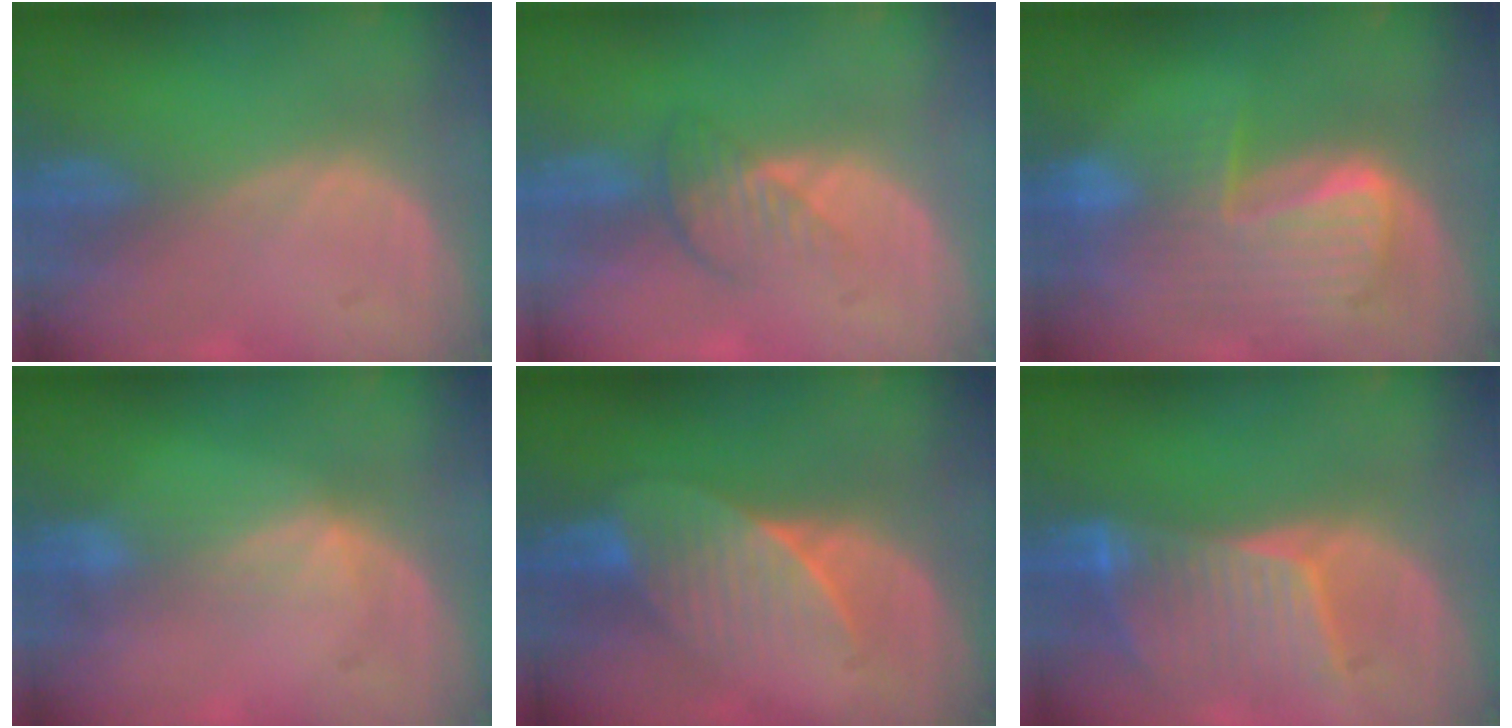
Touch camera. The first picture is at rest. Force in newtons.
{"total": 3.7, "press": 3.4, "slide": 1.5}
{"total": 9.9, "press": 8.5, "slide": 5.1}
{"total": 2.4, "press": 2.4, "slide": 0.4}
{"total": 7.3, "press": 6.8, "slide": 2.8}
{"total": 8.4, "press": 7.6, "slide": 3.5}